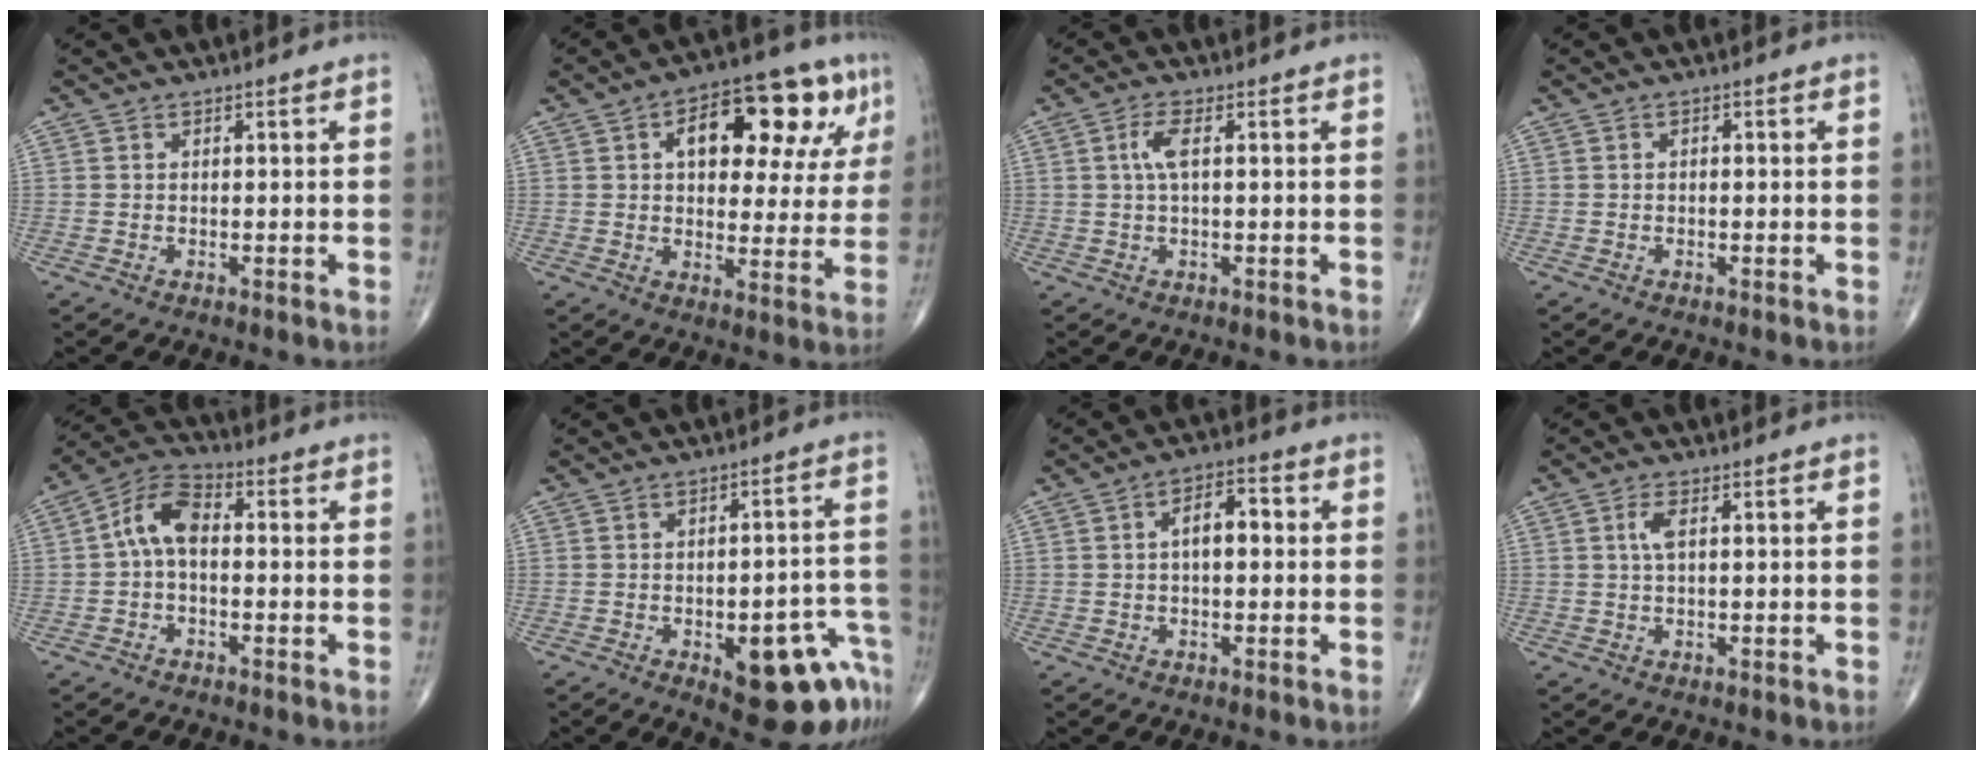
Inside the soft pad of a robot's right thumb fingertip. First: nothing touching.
{"total": 18.3, "force": [6.9, 9.4, 14.1], "torque": [-0.145, 0.010, 0.091]}
{"total": 3.2, "force": [0.5, 0.8, 3.0], "torque": [-0.077, 0.009, 0.011]}
{"total": 0.6, "force": [0.0, 0.4, 0.5], "torque": [-0.008, 0.003, -0.001]}
{"total": 7.4, "force": [-0.2, 4.1, 6.2], "torque": [-0.110, 0.028, -0.016]}
{"total": 15.0, "force": [-7.1, 5.9, 11.8], "torque": [-0.086, 0.049, -0.075]}
{"total": 6.1, "force": [0.6, 3.1, 5.2], "torque": [-0.077, 0.021, 0.002]}
{"total": 2.4, "force": [0.6, 0.8, 2.2], "torque": [-0.053, 0.006, 0.013]}